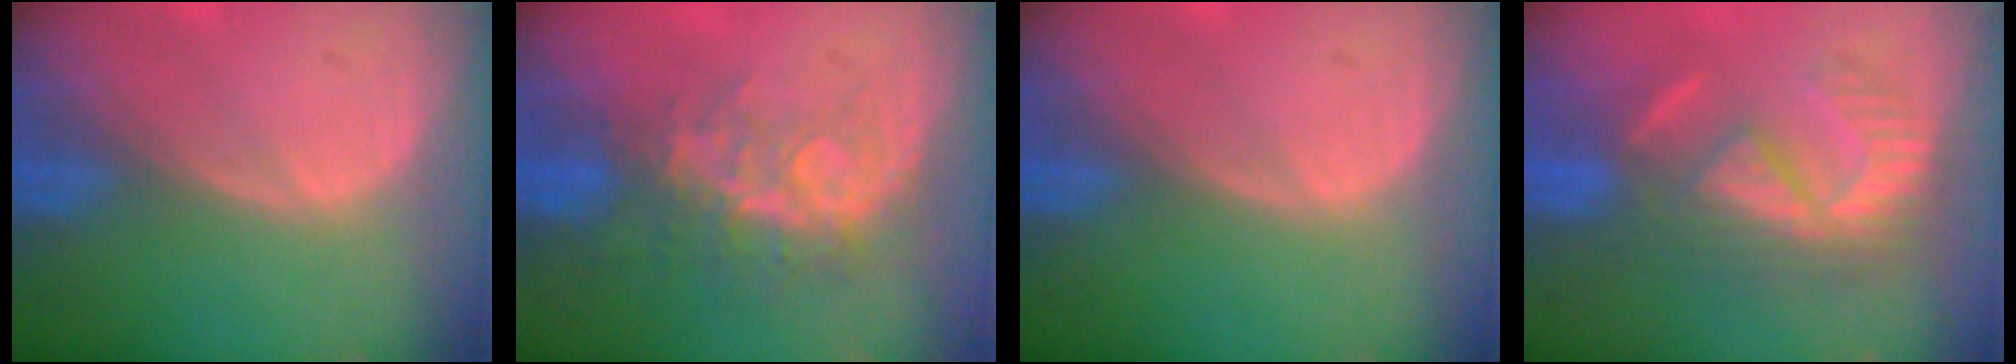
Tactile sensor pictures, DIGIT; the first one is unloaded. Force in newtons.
{"total": 8.5, "press": 7.0, "slide": 4.8}
{"total": 0.0}
{"total": 9.4, "press": 8.2, "slide": 4.7}